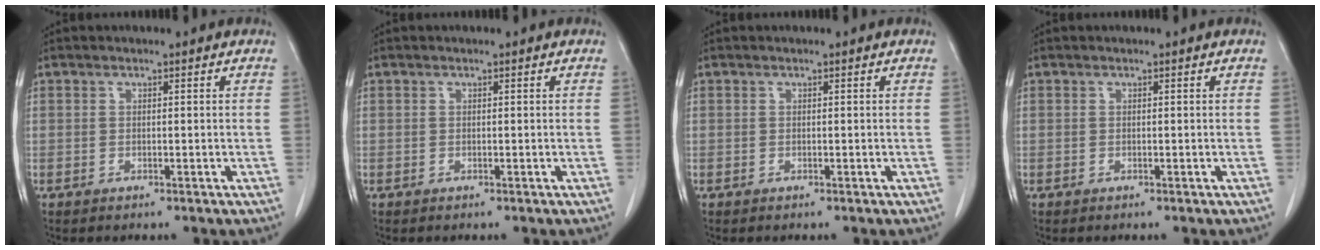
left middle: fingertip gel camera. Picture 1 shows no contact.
{"total": 0.0}
{"total": 0.0}
{"total": 0.0}